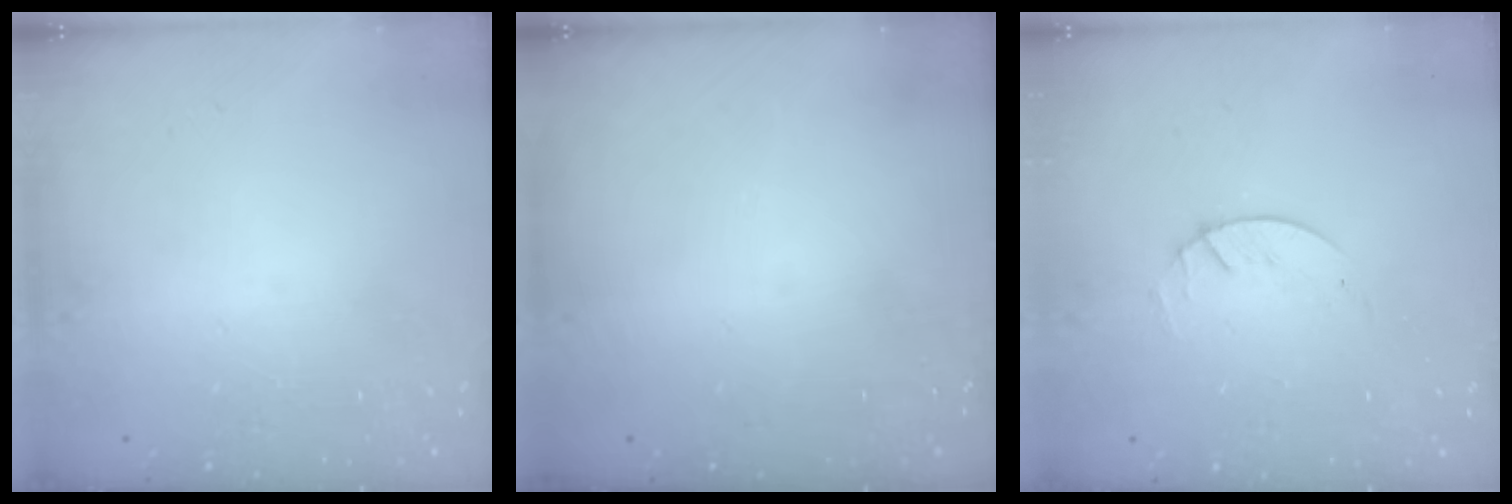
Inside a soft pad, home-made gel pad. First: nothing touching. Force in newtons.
{"total": 0.0}
{"total": 1.7, "press": 1.6, "slide": 0.2}